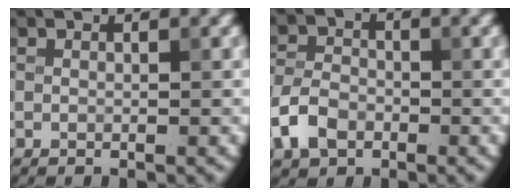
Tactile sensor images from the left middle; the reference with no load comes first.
{"total": 3.9, "force": [-1.9, 2.7, 2.0], "torque": [-0.045, 0.001, -0.043]}